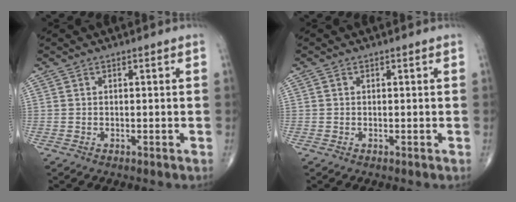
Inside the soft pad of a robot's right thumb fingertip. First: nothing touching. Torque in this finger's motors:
{"motor_torque": [-0.27, -0.03, -0.19, 0.00, 0.01]}